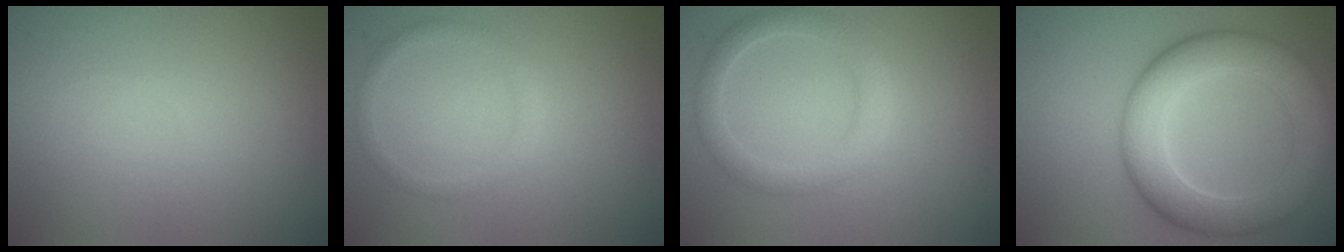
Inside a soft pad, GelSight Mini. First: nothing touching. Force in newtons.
{"total": 1.3, "press": 1.3, "slide": 0.0}
{"total": 2.8, "press": 2.8, "slide": 0.1}
{"total": 7.5, "press": 7.5, "slide": 0.4}